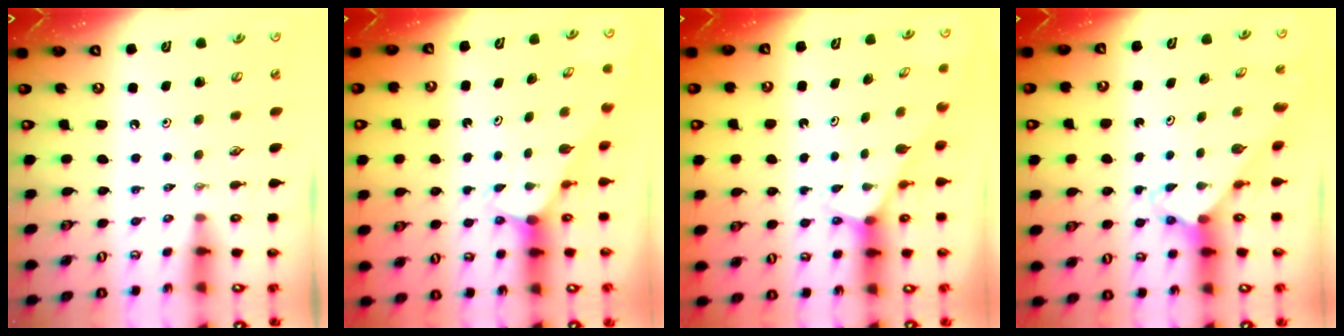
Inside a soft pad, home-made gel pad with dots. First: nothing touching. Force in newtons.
{"total": 2.9, "press": 2.9, "slide": 0.2}
{"total": 2.4, "press": 2.4, "slide": 0.2}
{"total": 2.6, "press": 2.6, "slide": 0.2}